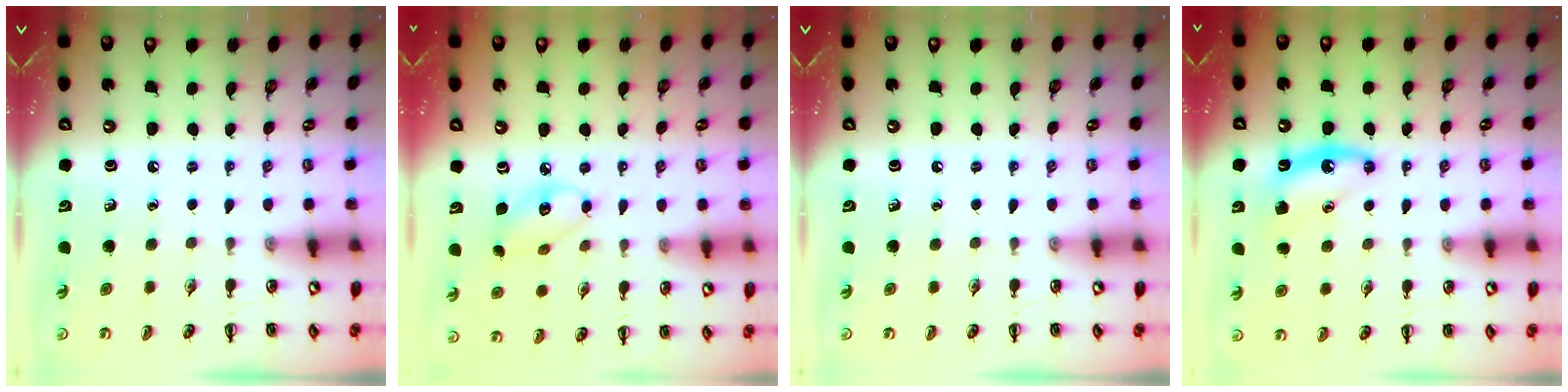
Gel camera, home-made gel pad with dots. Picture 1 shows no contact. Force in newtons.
{"total": 6.4, "press": 6.4, "slide": 0.6}
{"total": 0.0}
{"total": 7.0, "press": 6.9, "slide": 1.3}